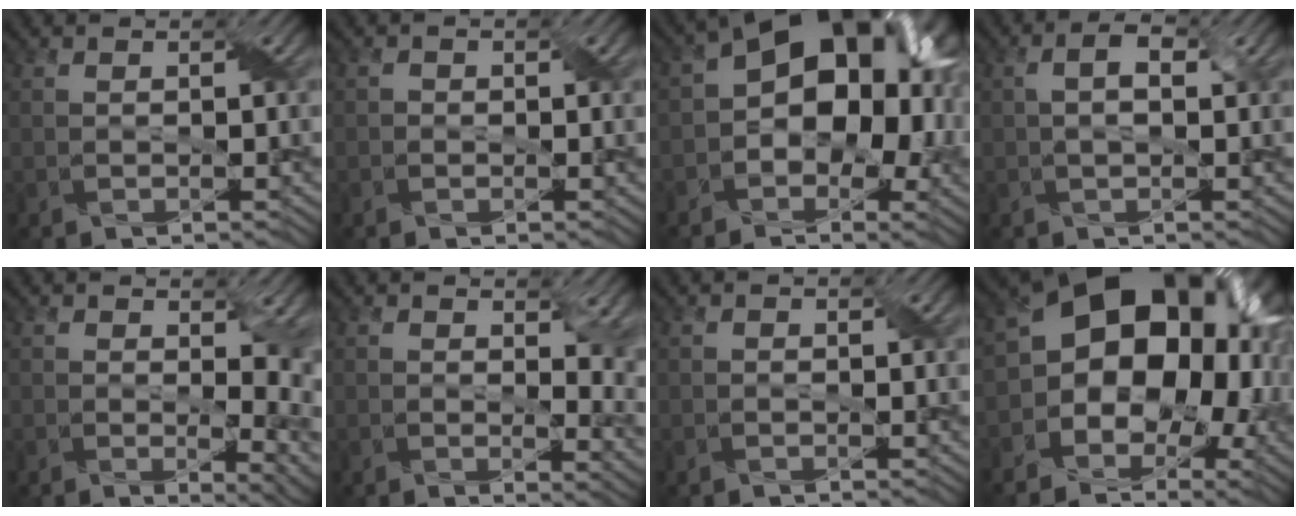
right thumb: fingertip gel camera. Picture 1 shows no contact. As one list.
[{"total": 0.6, "force": [-0.2, 0.6, 0.1], "torque": [-0.001, -0.002, -0.004]}, {"total": 15.6, "force": [0.8, 10.6, 11.4], "torque": [-0.136, 0.011, 0.001]}, {"total": 3.1, "force": [0.5, 1.7, 2.6], "torque": [-0.052, 0.004, 0.006]}, {"total": 8.0, "force": [0.4, 4.3, 6.8], "torque": [-0.084, -0.020, 0.024]}, {"total": 7.3, "force": [1.6, 4.4, 5.6], "torque": [-0.065, -0.023, 0.037]}, {"total": 0.0}, {"total": 18.6, "force": [0.5, 14.4, 11.7], "torque": [-0.122, 0.005, -0.012]}]